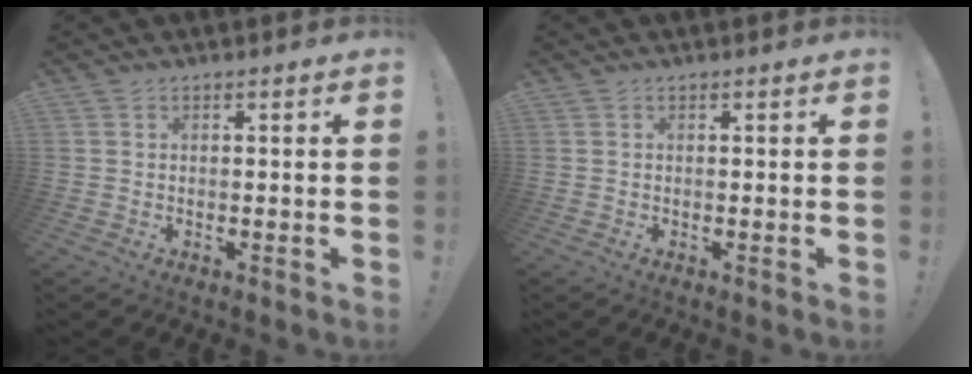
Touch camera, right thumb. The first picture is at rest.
{"total": 0.0}